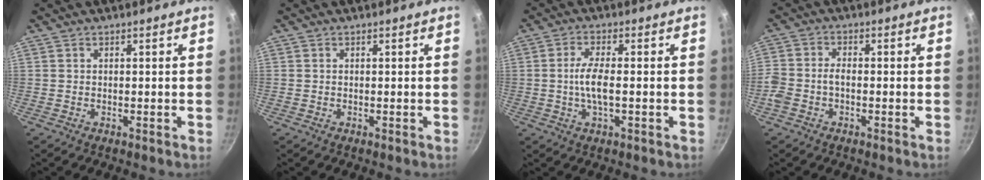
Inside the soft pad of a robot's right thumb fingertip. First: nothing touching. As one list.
[{"total": 0.0}, {"total": 5.5, "force": [-0.6, 1.7, 5.2], "torque": [-0.112, 0.005, -0.014]}, {"total": 4.8, "force": [-1.8, 3.0, 3.2], "torque": [-0.070, 0.022, -0.043]}]